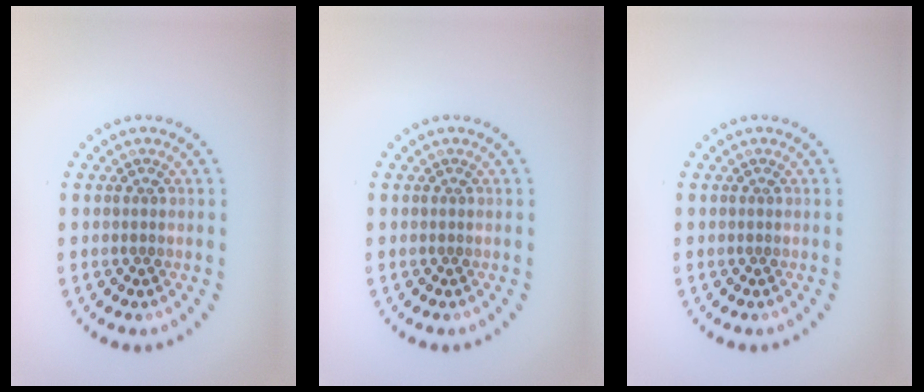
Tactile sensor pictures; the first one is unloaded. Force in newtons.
{"total": 0.0}
{"total": 0.0}